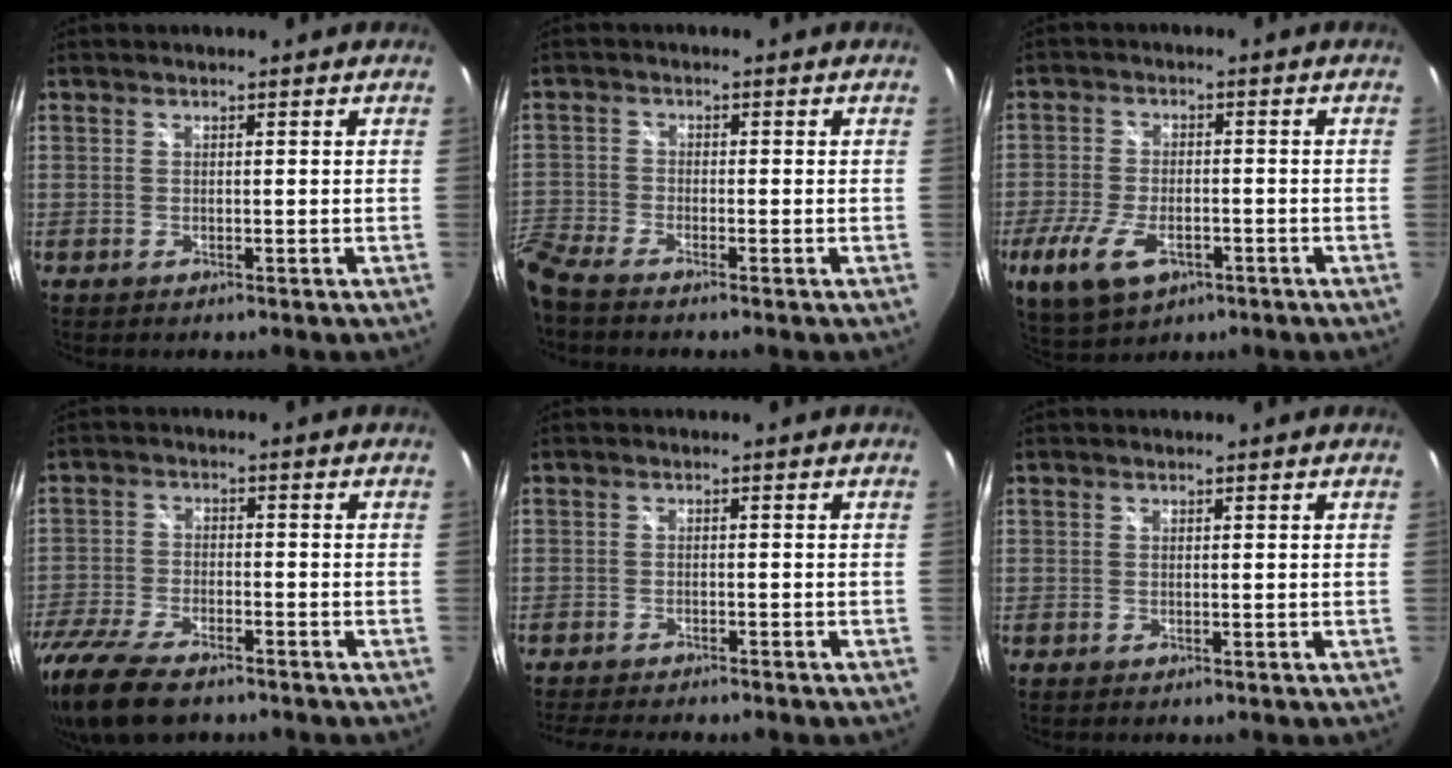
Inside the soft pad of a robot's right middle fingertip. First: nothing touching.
{"total": 7.7, "force": [-6.7, 1.8, 3.3], "torque": [-0.102, -0.018, -0.140]}
{"total": 11.7, "force": [-5.4, 6.3, 8.2], "torque": [-0.193, -0.027, -0.091]}
{"total": 16.6, "force": [-12.5, 6.2, 9.0], "torque": [-0.222, -0.045, -0.227]}
{"total": 7.8, "force": [-6.9, 0.9, 3.6], "torque": [-0.079, -0.016, -0.106]}
{"total": 0.0}